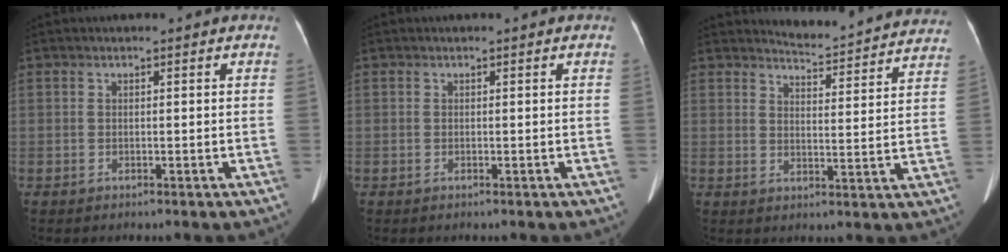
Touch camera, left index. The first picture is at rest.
{"total": 0.0}
{"total": 15.1, "force": [14.8, 1.4, 2.6], "torque": [-0.023, -0.056, 0.158]}